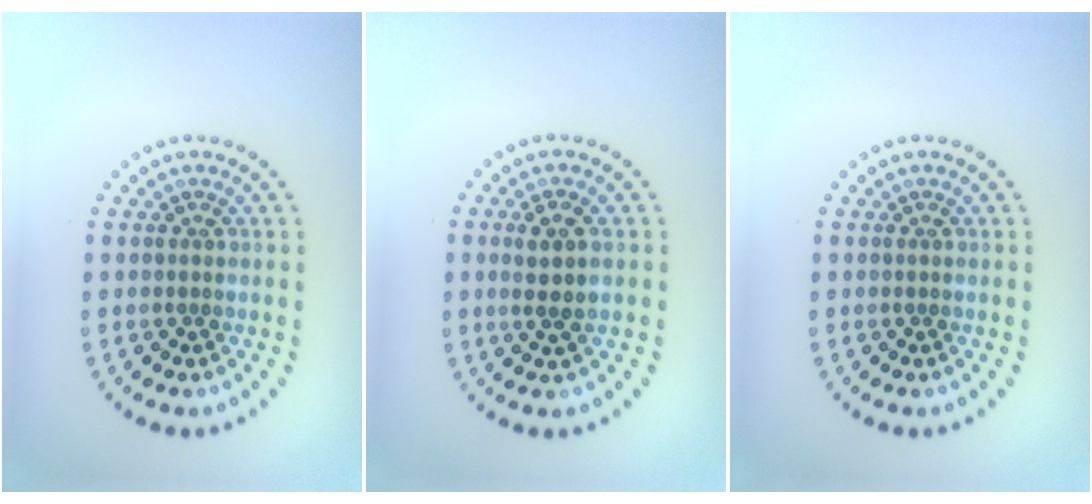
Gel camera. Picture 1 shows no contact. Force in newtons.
{"total": 2.5, "press": 2.3, "slide": 0.8}
{"total": 0.0}